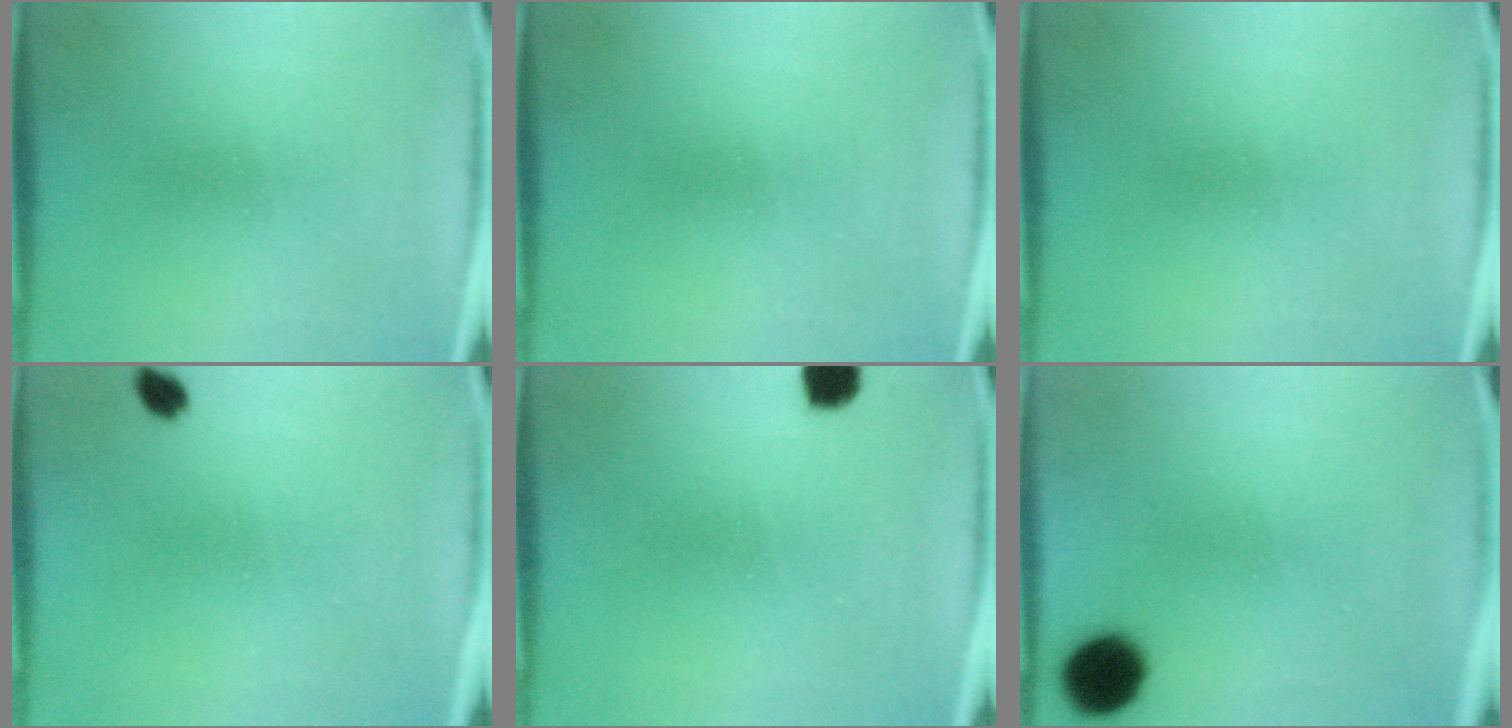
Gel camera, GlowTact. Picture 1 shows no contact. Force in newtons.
{"total": 0.0}
{"total": 0.0}
{"total": 1.9}
{"total": 3.5}
{"total": 10.1}